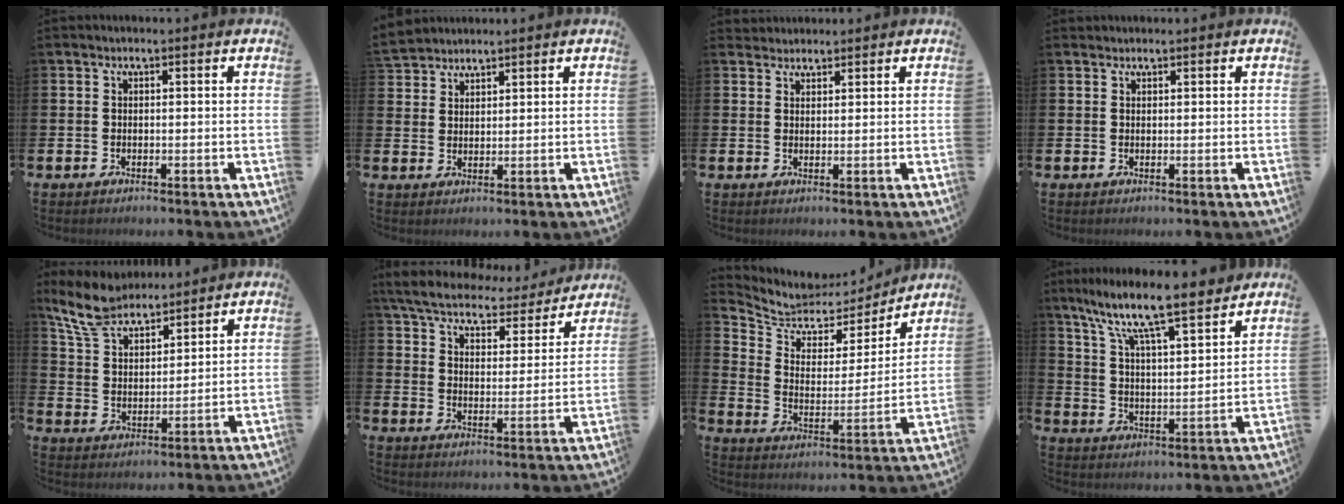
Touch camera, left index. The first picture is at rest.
{"total": 3.3, "force": [3.2, 0.7, -0.5], "torque": [0.006, -0.012, 0.060]}
{"total": 2.1, "force": [1.9, 0.8, -0.4], "torque": [0.016, -0.008, 0.033]}
{"total": 0.8, "force": [0.7, 0.2, -0.1], "torque": [0.017, -0.004, 0.010]}
{"total": 7.8, "force": [7.2, 2.3, 2.1], "torque": [-0.070, -0.028, 0.133]}
{"total": 6.4, "force": [5.9, 1.6, 1.6], "torque": [-0.061, -0.041, 0.100]}
{"total": 6.1, "force": [5.3, 2.9, 1.0], "torque": [-0.056, -0.045, 0.087]}
{"total": 9.7, "force": [8.6, 0.9, 4.3], "torque": [-0.112, -0.063, 0.144]}